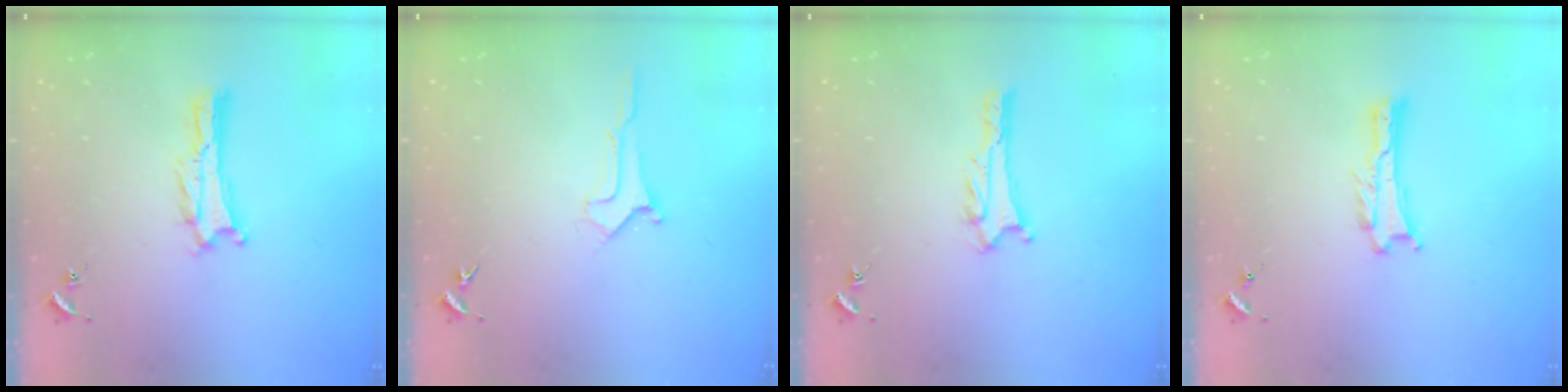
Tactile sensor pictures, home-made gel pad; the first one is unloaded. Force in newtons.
{"total": 1.0, "press": 1.0, "slide": 0.0}
{"total": 2.7, "press": 2.7, "slide": 0.2}
{"total": 0.0}